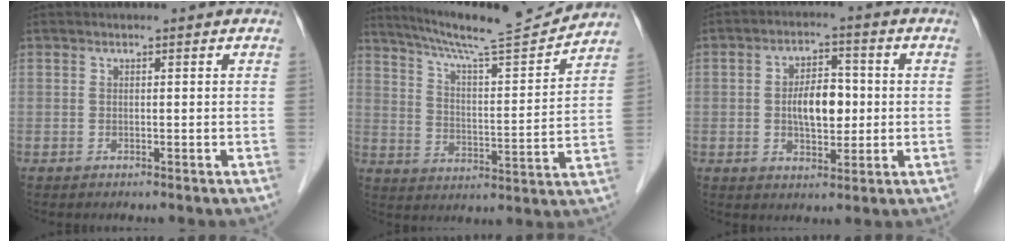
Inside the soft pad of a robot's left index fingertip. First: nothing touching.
{"total": 15.1, "force": [14.3, -0.6, 4.9], "torque": [-0.091, -0.017, 0.221]}
{"total": 6.9, "force": [-0.2, 3.4, 6.0], "torque": [-0.107, 0.006, -0.004]}